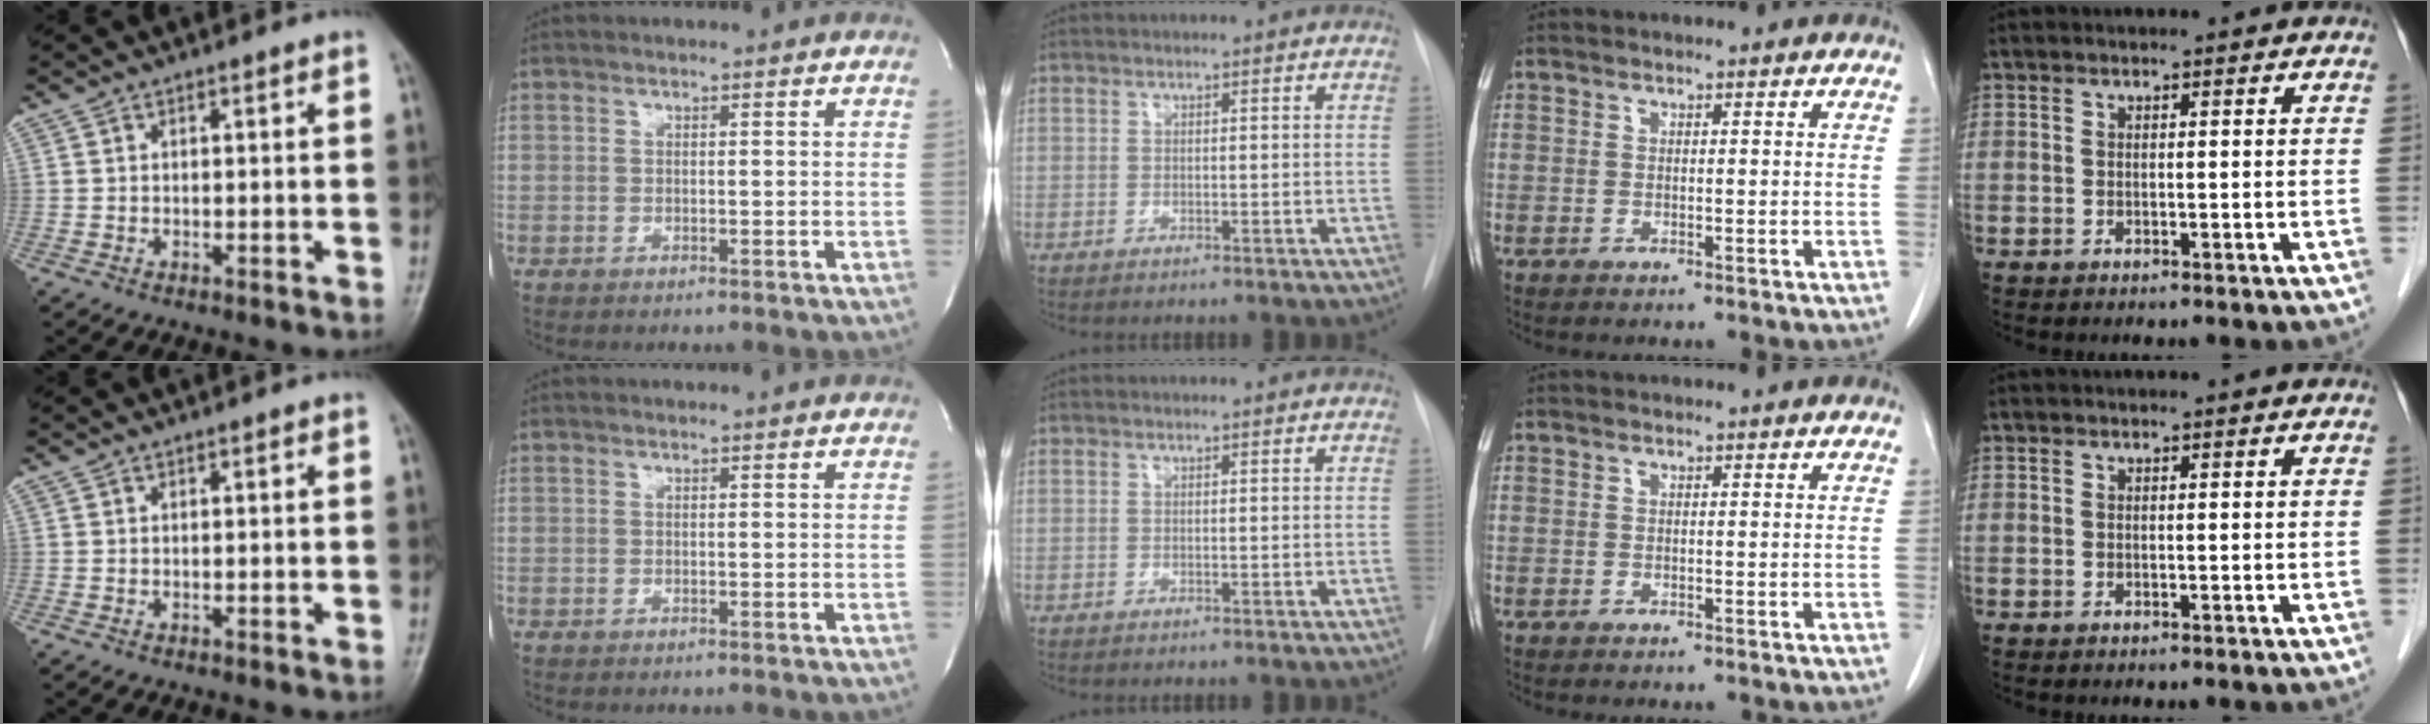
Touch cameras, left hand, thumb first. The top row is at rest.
{}